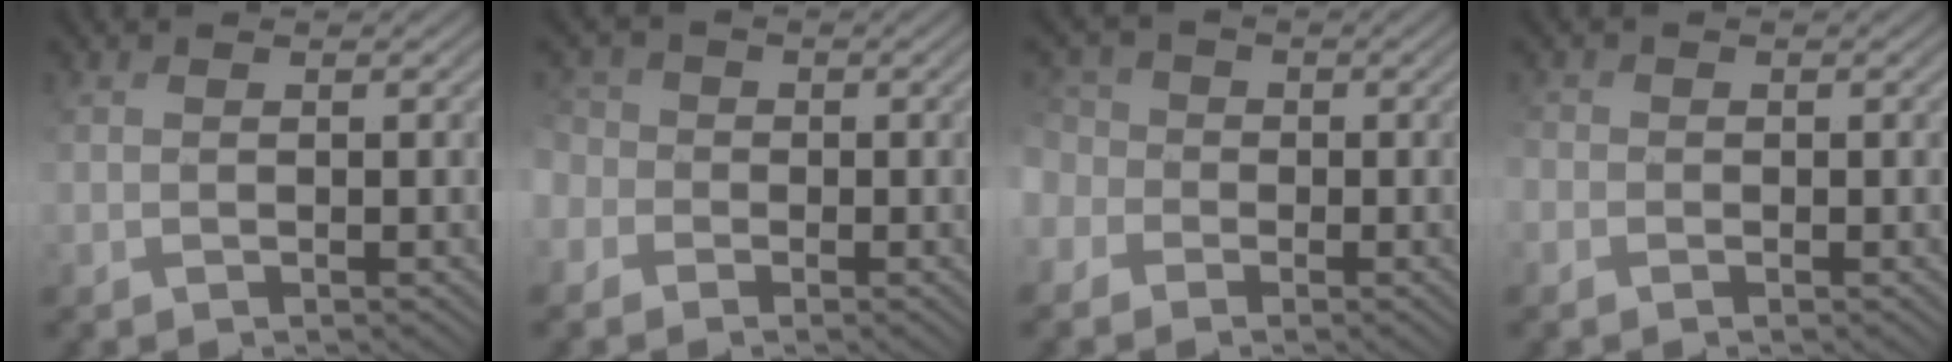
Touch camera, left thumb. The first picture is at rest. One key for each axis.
{"total": 3.8, "fx": -1.7, "fy": 3.3, "fz": 0.7, "tx": -0.029, "ty": -0.002, "tz": -0.046}
{"total": 4.7, "fx": -1.5, "fy": 4.3, "fz": 1.3, "tx": -0.061, "ty": -0.003, "tz": -0.040}
{"total": 1.2, "fx": -0.9, "fy": 0.7, "fz": -0.4, "tx": 0.010, "ty": -0.004, "tz": -0.019}